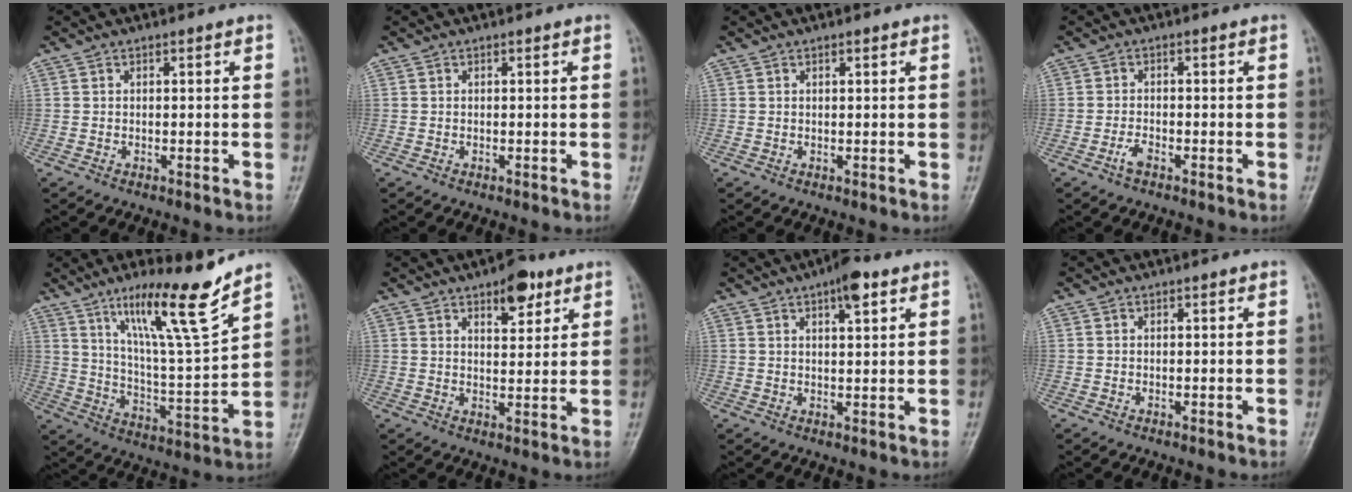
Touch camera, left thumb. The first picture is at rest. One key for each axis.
{"total": 0.0}
{"total": 0.6, "fx": 0.4, "fy": 0.2, "fz": 0.4, "tx": -0.008, "ty": -0.001, "tz": 0.005}
{"total": 2.1, "fx": -1.4, "fy": 0.8, "fz": 1.3, "tx": -0.031, "ty": 0.009, "tz": -0.028}
{"total": 16.3, "fx": 11.1, "fy": 1.1, "fz": 11.8, "tx": -0.186, "ty": -0.070, "tz": 0.195}
{"total": 6.7, "fx": 4.0, "fy": 3.0, "fz": 4.4, "tx": -0.040, "ty": -0.020, "tz": 0.055}
{"total": 5.9, "fx": 3.2, "fy": 1.9, "fz": 4.5, "tx": -0.057, "ty": -0.007, "tz": 0.045}
{"total": 0.0}